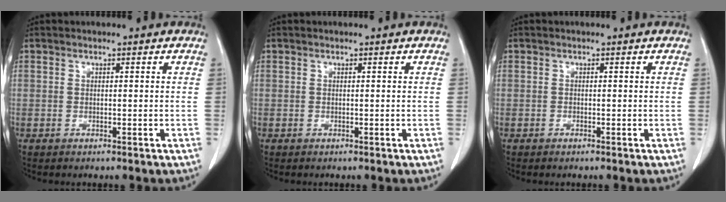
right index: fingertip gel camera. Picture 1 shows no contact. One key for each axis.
{"total": 0.0}
{"total": 0.0}